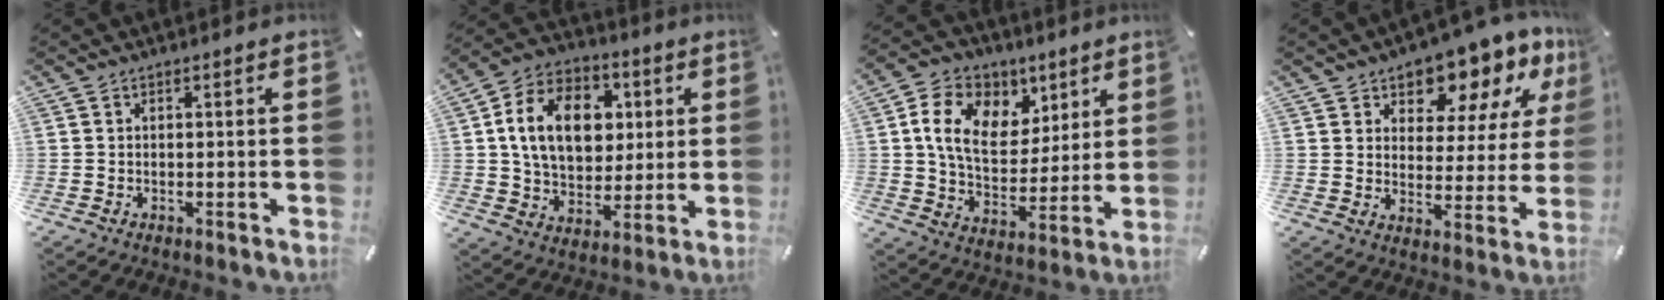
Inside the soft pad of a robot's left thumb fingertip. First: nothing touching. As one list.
[{"total": 16.6, "force": [3.3, 12.4, 10.6], "torque": [-0.195, 0.010, 0.061]}, {"total": 14.3, "force": [5.7, 10.4, 7.8], "torque": [-0.132, -0.009, 0.109]}, {"total": 11.9, "force": [9.6, 6.1, 3.7], "torque": [-0.057, -0.077, 0.167]}]